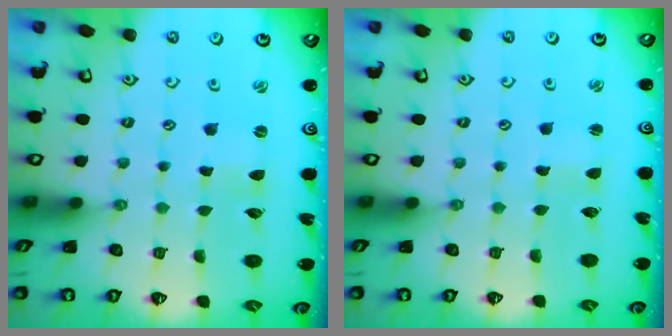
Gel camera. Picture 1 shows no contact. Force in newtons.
{"total": 1.0, "press": 1.0, "slide": 0.0}